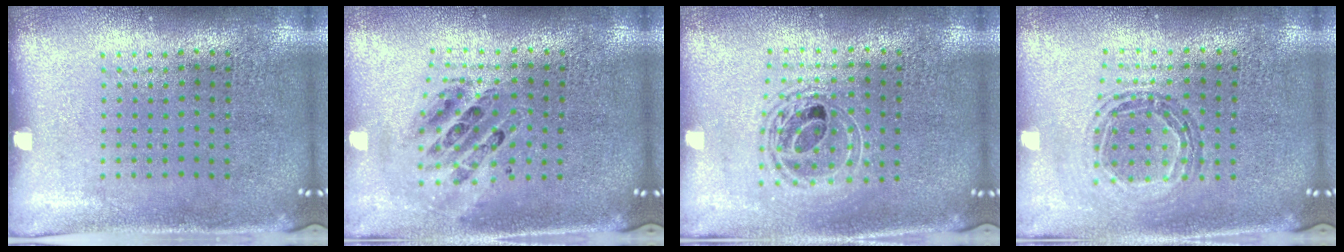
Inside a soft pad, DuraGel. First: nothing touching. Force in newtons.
{"total": 0.9, "press": 0.9, "slide": 0.2}
{"total": 1.6, "press": 1.4, "slide": 0.8}
{"total": 0.9, "press": 0.9, "slide": 0.2}